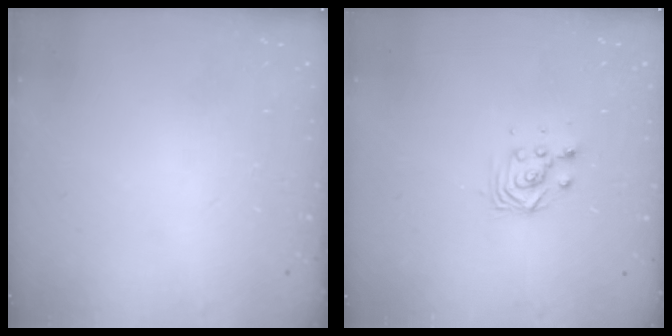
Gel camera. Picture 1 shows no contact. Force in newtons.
{"total": 3.1, "press": 3.1, "slide": 0.0}